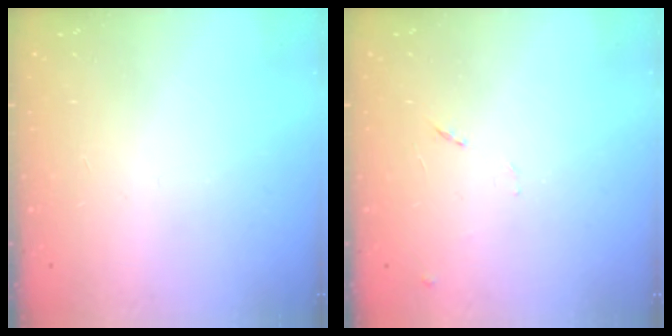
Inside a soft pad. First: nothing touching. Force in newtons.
{"total": 7.6, "press": 7.6, "slide": 0.9}